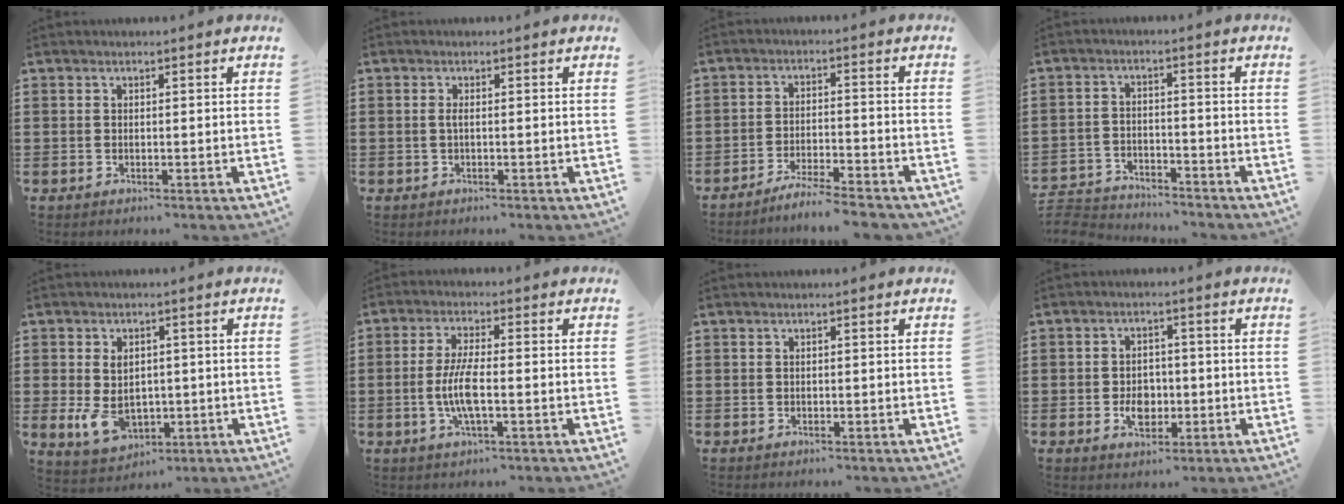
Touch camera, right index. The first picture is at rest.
{"total": 1.0, "force": [-0.1, 0.2, 1.0], "torque": [-0.020, -0.003, -0.002]}
{"total": 4.6, "force": [-4.4, -0.3, 1.4], "torque": [-0.033, -0.007, -0.088]}
{"total": 4.4, "force": [-4.4, 0.5, 0.1], "torque": [-0.021, 0.000, -0.096]}
{"total": 6.0, "force": [-0.6, 4.1, 4.3], "torque": [-0.103, 0.003, -0.013]}
{"total": 6.2, "force": [-1.3, 1.4, 5.9], "torque": [-0.137, -0.012, -0.034]}
{"total": 0.0}
{"total": 4.3, "force": [-1.0, 3.1, 2.8], "torque": [-0.049, 0.001, -0.020]}